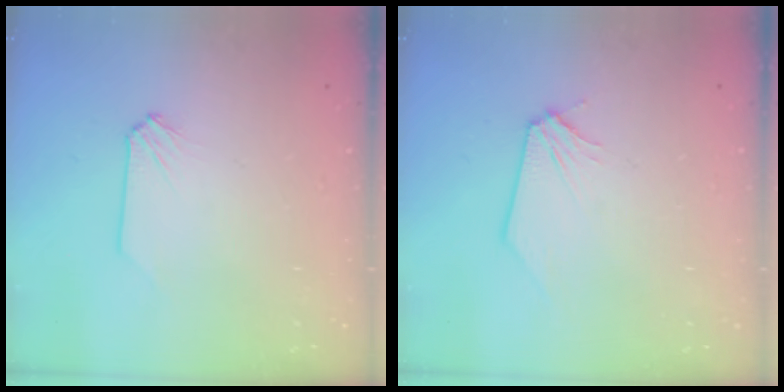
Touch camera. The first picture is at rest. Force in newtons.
{"total": 0.0}